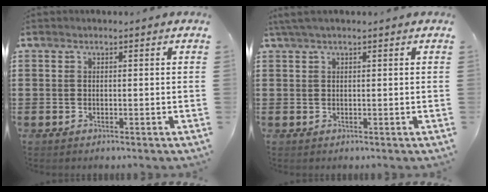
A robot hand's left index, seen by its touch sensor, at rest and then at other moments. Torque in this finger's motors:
{"motor_torque": [0.39, -0.30, 0.29, 0.04]}